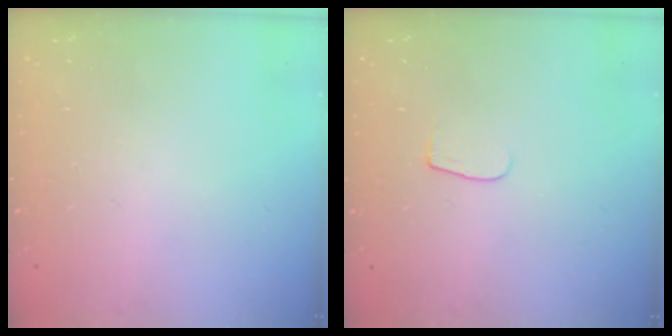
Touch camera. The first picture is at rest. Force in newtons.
{"total": 3.8, "press": 3.8, "slide": 0.5}